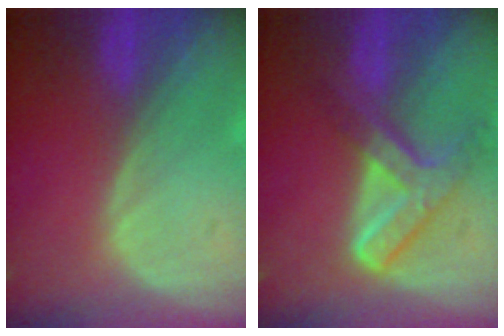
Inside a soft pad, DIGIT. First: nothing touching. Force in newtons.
{"total": 7.6, "press": 6.3, "slide": 4.3}